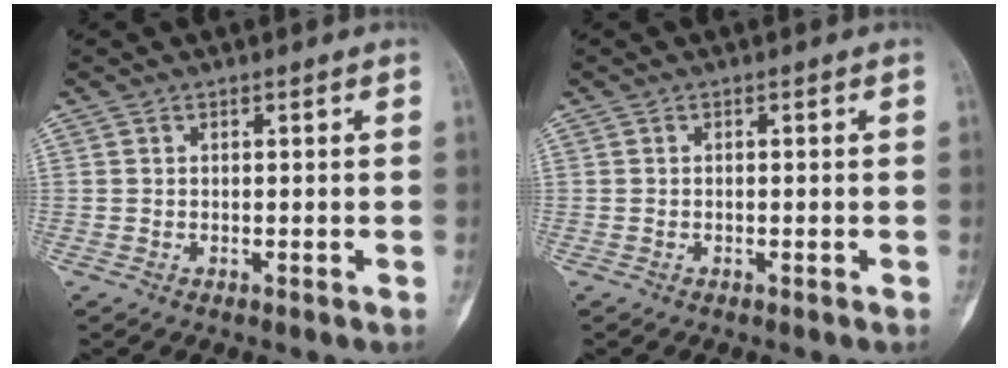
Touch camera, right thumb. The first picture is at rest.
{"total": 0.0}